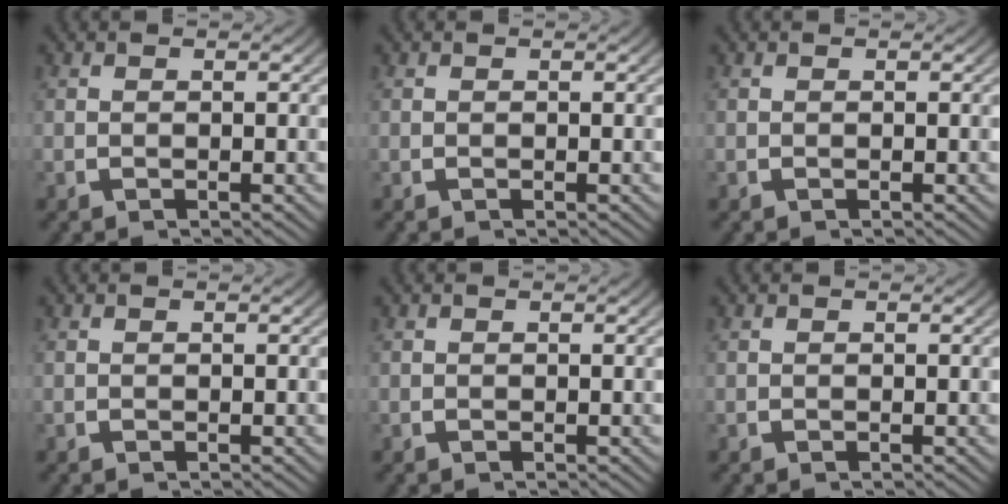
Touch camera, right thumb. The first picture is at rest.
{"total": 0.0}
{"total": 0.0}
{"total": 0.0}
{"total": 0.0}
{"total": 0.0}